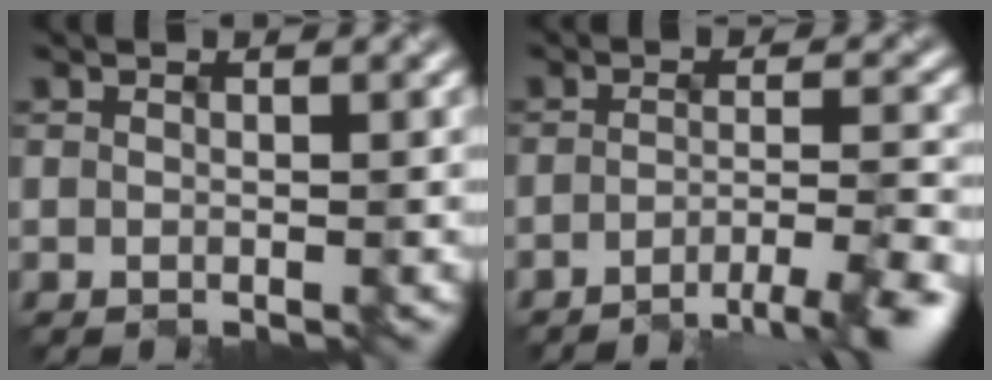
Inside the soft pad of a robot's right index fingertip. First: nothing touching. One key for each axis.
{"total": 4.9, "fx": -3.6, "fy": 0.5, "fz": 3.3, "tx": -0.040, "ty": 0.004, "tz": -0.055}